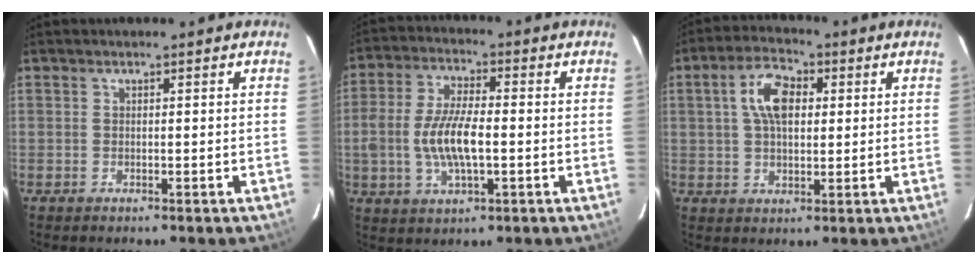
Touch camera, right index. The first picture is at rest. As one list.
[{"total": 10.3, "force": [-1.5, 4.1, 9.3], "torque": [-0.192, 0.003, -0.028]}, {"total": 8.1, "force": [1.9, 4.5, 6.4], "torque": [-0.119, 0.020, 0.035]}]